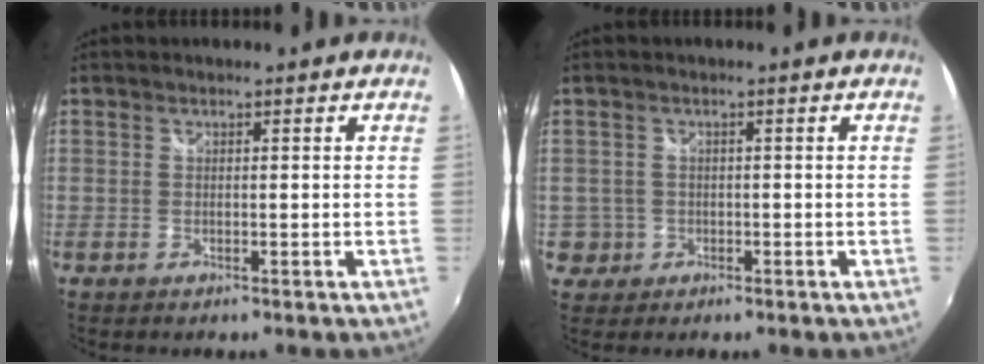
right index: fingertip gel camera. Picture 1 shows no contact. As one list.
[{"total": 3.7, "force": [-0.7, 3.6, 0.4], "torque": [-0.008, 0.014, -0.002]}]